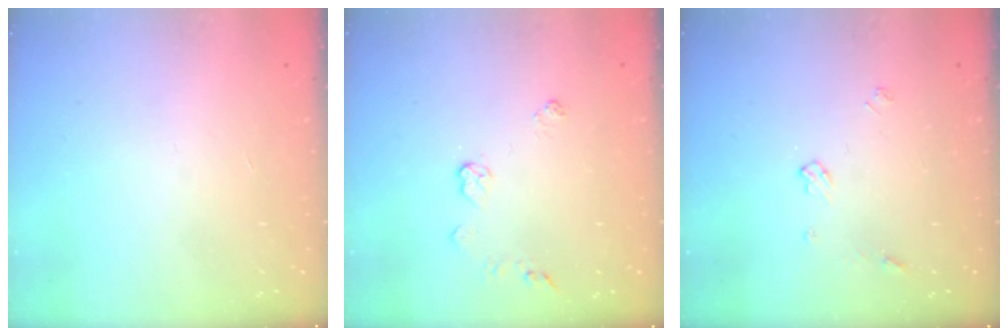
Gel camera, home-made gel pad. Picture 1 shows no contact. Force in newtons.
{"total": 5.7, "press": 5.7, "slide": 0.8}
{"total": 4.9, "press": 4.9, "slide": 0.8}